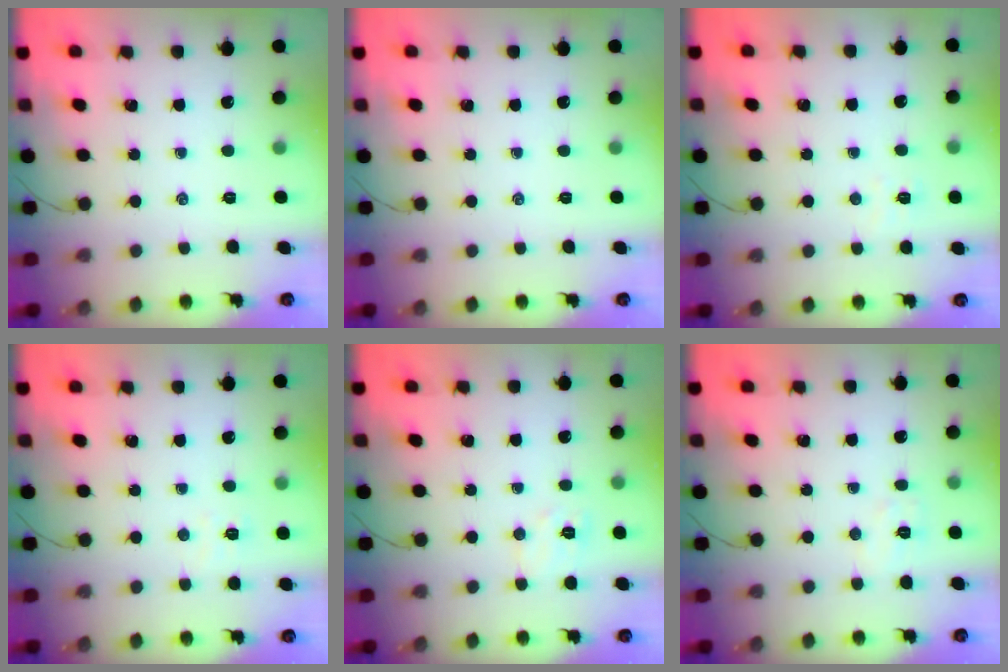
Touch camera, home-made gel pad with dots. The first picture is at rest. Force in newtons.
{"total": 0.0}
{"total": 3.0, "press": 2.9, "slide": 0.9}
{"total": 3.0, "press": 2.9, "slide": 0.9}
{"total": 6.8, "press": 6.6, "slide": 1.3}
{"total": 5.1, "press": 5.0, "slide": 1.1}